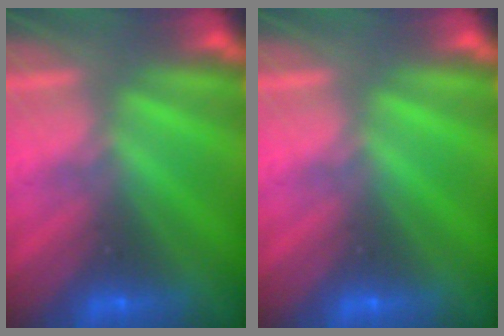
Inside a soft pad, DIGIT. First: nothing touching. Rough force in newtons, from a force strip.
{"total": 0.0}